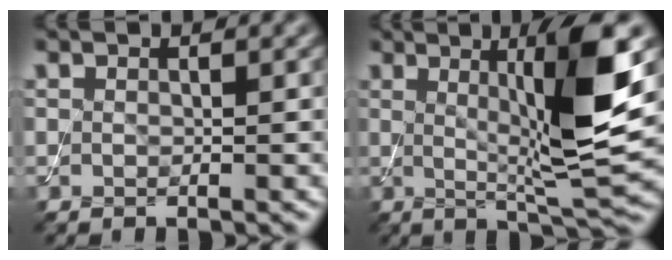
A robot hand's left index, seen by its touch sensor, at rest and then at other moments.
{"total": 9.8, "force": [1.6, 1.5, 9.5], "torque": [-0.136, -0.012, 0.033]}